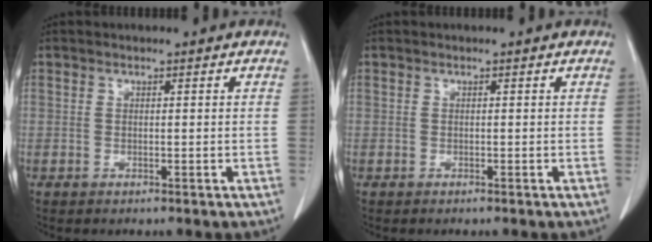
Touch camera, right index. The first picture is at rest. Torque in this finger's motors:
{"motor_torque": [0.04, -0.07, 0.02, 0.01]}